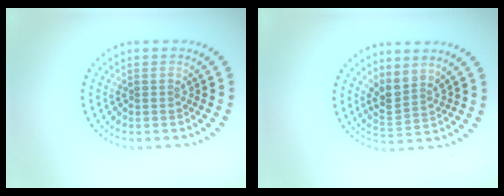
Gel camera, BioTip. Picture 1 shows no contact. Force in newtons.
{"total": 2.7, "press": 2.0, "slide": 1.8}